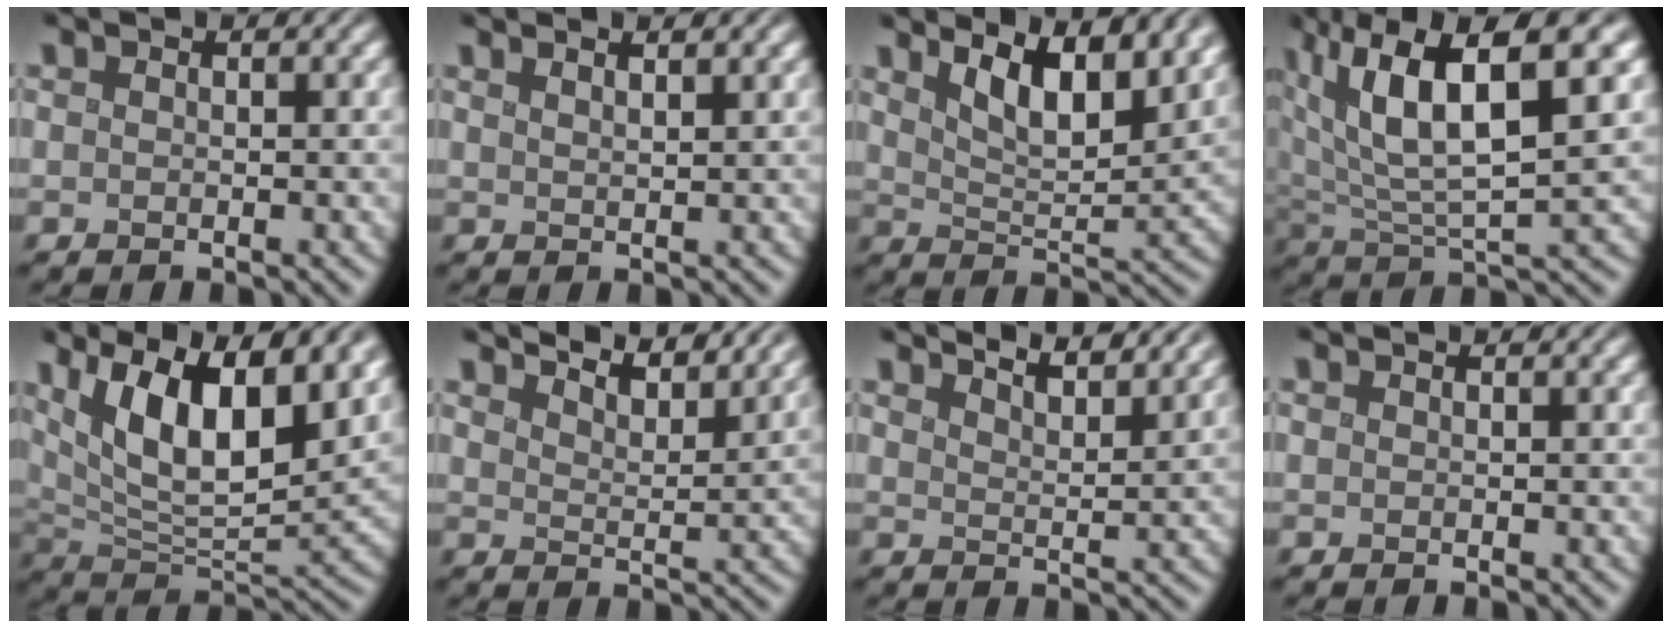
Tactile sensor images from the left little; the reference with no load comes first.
{"total": 2.0, "force": [1.4, 0.5, 1.3], "torque": [0.002, 0.007, 0.005]}
{"total": 6.5, "force": [3.9, 2.2, 4.7], "torque": [-0.080, -0.003, 0.060]}
{"total": 9.5, "force": [4.1, 3.1, 8.0], "torque": [-0.151, 0.011, 0.068]}
{"total": 12.7, "force": [5.7, 4.9, 10.3], "torque": [-0.152, 0.008, 0.089]}
{"total": 6.8, "force": [6.3, 1.1, 2.4], "torque": [-0.021, 0.002, 0.063]}
{"total": 6.0, "force": [5.4, 1.0, 2.4], "torque": [-0.011, 0.010, 0.048]}
{"total": 0.0}